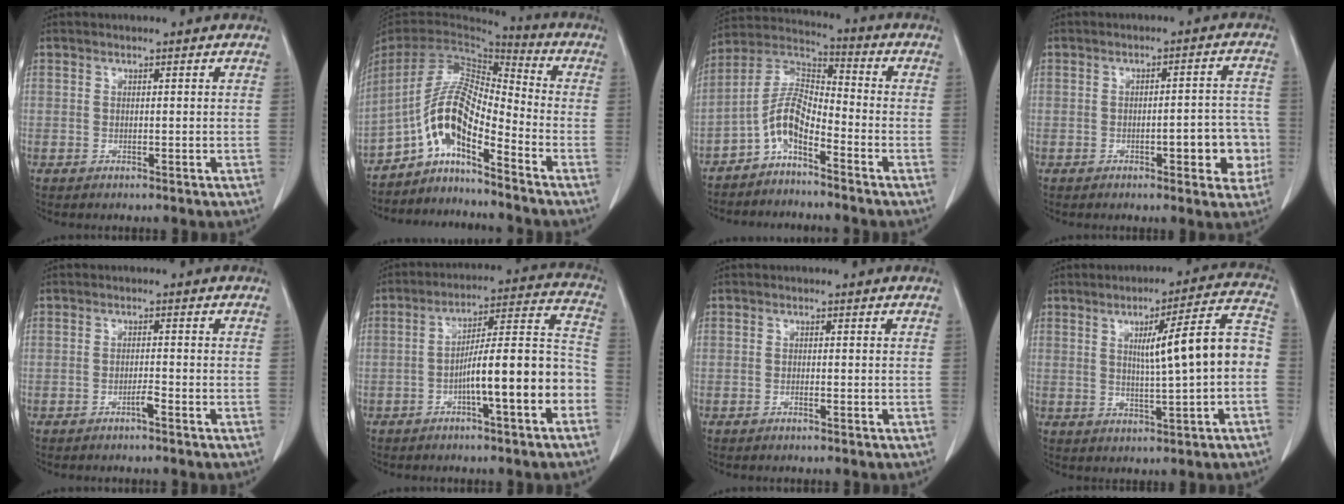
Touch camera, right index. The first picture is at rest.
{"total": 10.9, "force": [-6.8, 1.9, 8.3], "torque": [-0.164, 0.020, -0.127]}
{"total": 7.3, "force": [-4.3, 2.2, 5.4], "torque": [-0.120, 0.022, -0.093]}
{"total": 7.1, "force": [-2.0, 2.1, 6.5], "torque": [-0.074, 0.016, -0.022]}
{"total": 1.4, "force": [-1.0, -0.1, 1.0], "torque": [-0.017, 0.002, -0.019]}
{"total": 13.1, "force": [-4.7, 1.1, 12.2], "torque": [-0.182, 0.032, -0.071]}
{"total": 0.6, "force": [-0.4, 0.0, 0.5], "torque": [-0.010, 0.001, -0.006]}
{"total": 11.2, "force": [0.0, 0.5, 11.2], "torque": [-0.154, 0.025, 0.001]}